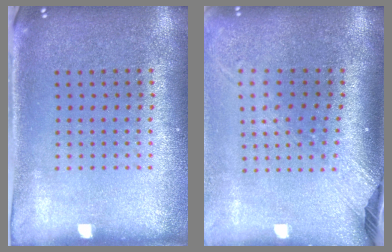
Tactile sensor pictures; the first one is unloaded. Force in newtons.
{"total": 2.5, "press": 1.9, "slide": 1.7}